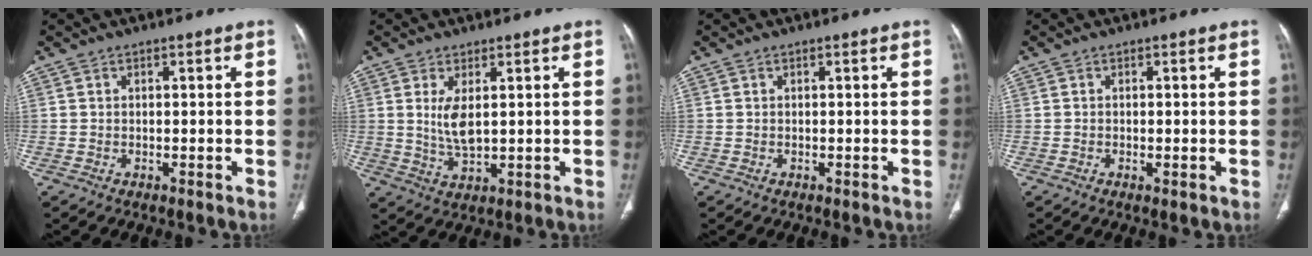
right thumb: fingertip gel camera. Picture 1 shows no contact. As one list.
[{"total": 5.4, "force": [1.2, 2.2, 4.8], "torque": [-0.096, -0.016, 0.035]}, {"total": 0.0}, {"total": 1.1, "force": [-0.3, 0.2, 1.0], "torque": [-0.020, -0.005, -0.003]}]